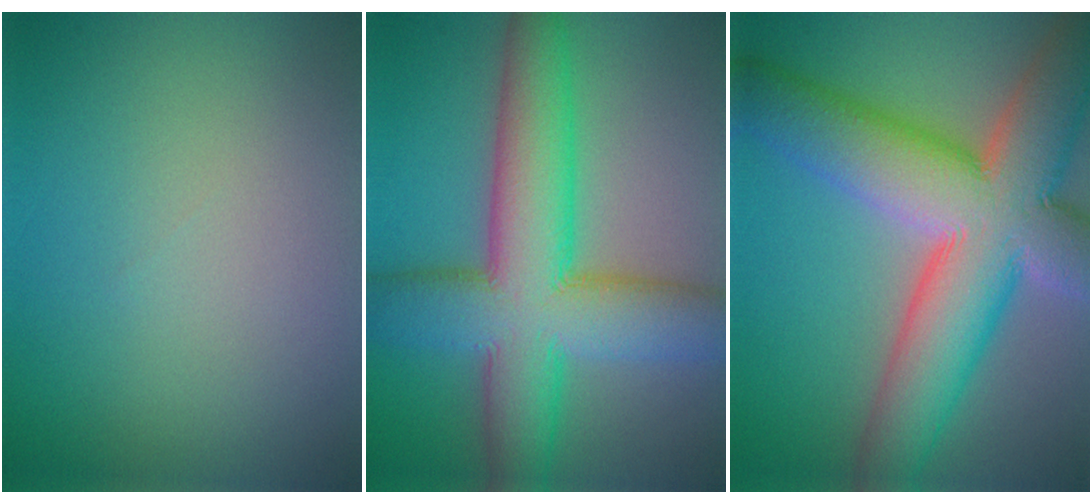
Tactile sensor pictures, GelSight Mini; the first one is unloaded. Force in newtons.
{"total": 11.7, "press": 11.7, "slide": 0.1}
{"total": 14.4, "press": 14.4, "slide": 1.1}